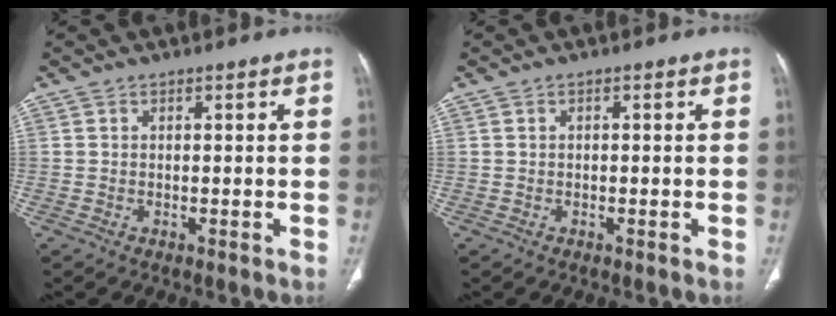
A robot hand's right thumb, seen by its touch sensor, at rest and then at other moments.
{"total": 0.0}